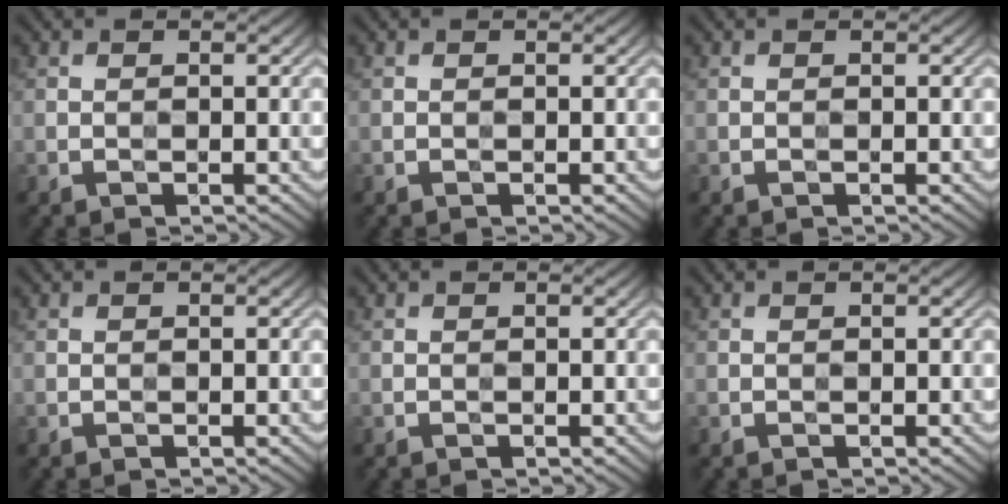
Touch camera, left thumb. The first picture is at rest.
{"total": 0.0}
{"total": 0.0}
{"total": 0.0}
{"total": 0.0}
{"total": 0.0}